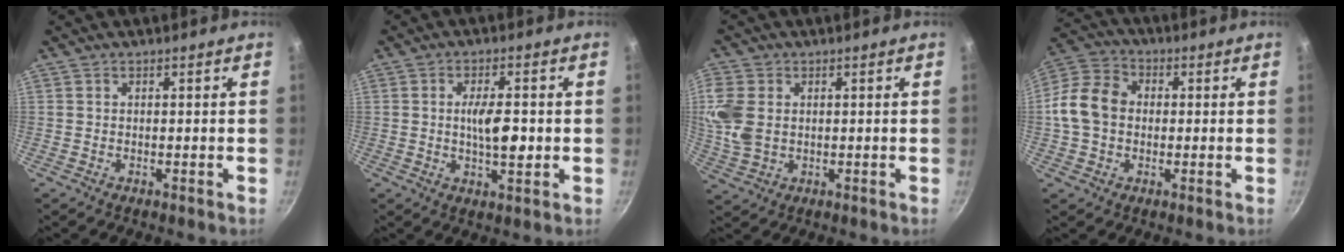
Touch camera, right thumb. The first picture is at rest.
{"total": 7.0, "force": [-0.2, 2.6, 6.5], "torque": [-0.097, 0.000, -0.004]}
{"total": 8.1, "force": [1.0, 5.9, 5.4], "torque": [-0.115, -0.003, 0.021]}
{"total": 10.8, "force": [-0.1, 8.5, 6.6], "torque": [-0.102, 0.023, -0.020]}